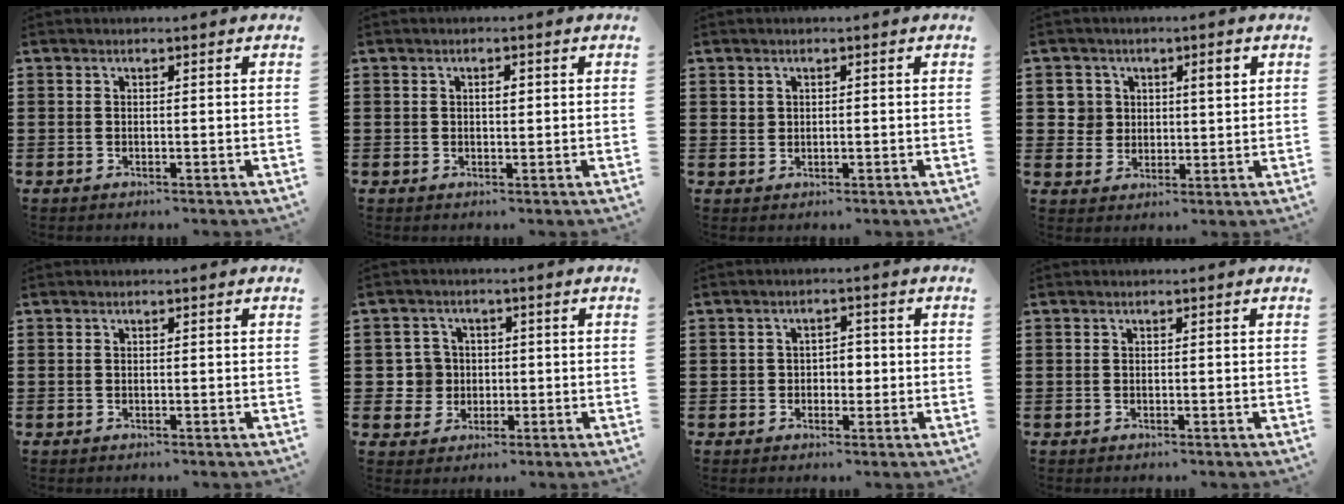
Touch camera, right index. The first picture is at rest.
{"total": 1.5, "force": [0.3, 0.7, 1.3], "torque": [-0.027, 0.005, 0.003]}
{"total": 0.9, "force": [0.4, 0.8, 0.4], "torque": [-0.011, 0.003, 0.007]}
{"total": 4.4, "force": [1.3, 3.8, 1.8], "torque": [-0.047, 0.012, 0.019]}
{"total": 0.0}
{"total": 4.5, "force": [-0.2, 4.4, 1.0], "torque": [-0.040, 0.014, -0.005]}
{"total": 2.3, "force": [-0.3, 1.9, 1.1], "torque": [-0.029, 0.006, -0.011]}
{"total": 0.0}